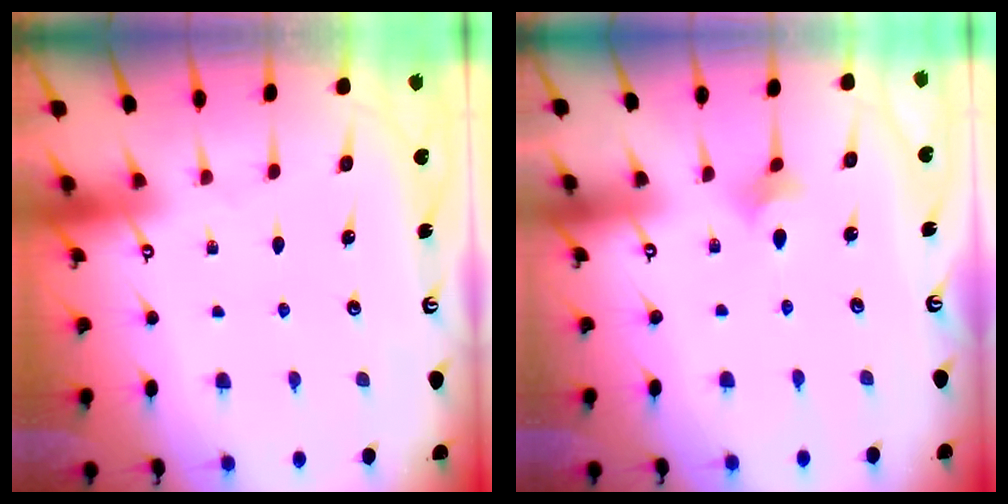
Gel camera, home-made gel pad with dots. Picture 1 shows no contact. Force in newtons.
{"total": 2.5, "press": 2.5, "slide": 0.5}